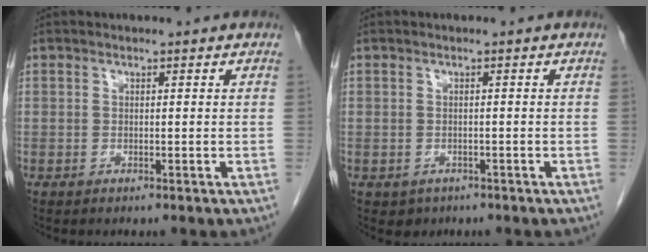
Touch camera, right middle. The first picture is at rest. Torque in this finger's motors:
{"motor_torque": [0.23, 0.08, -0.03, -0.01]}